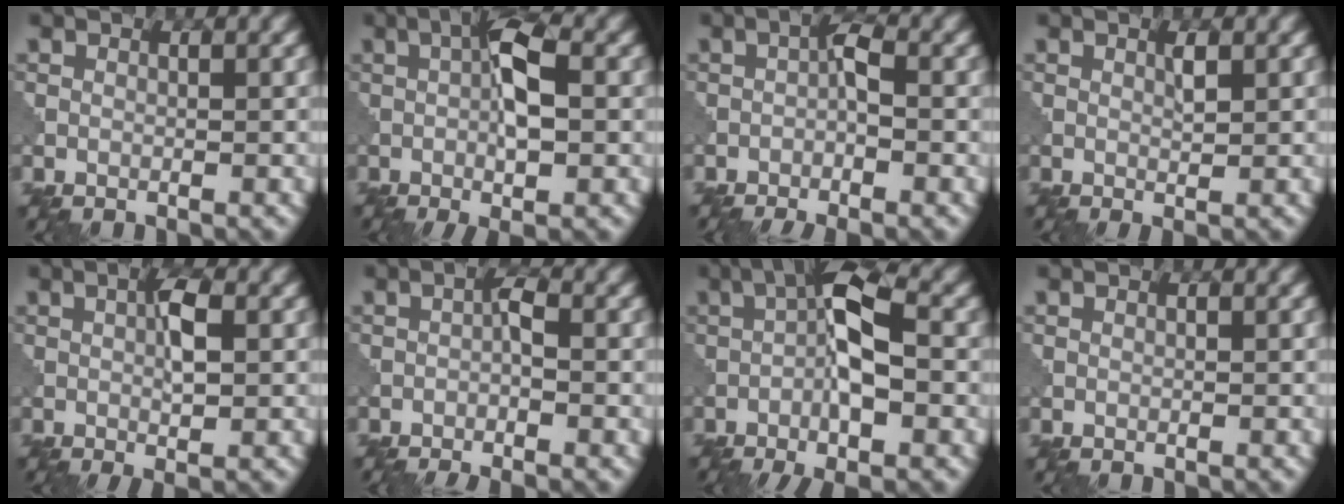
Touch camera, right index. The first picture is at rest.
{"total": 5.4, "force": [-0.3, 1.5, 5.2], "torque": [-0.089, 0.005, -0.008]}
{"total": 3.7, "force": [-1.7, 0.9, 3.1], "torque": [-0.054, 0.003, -0.039]}
{"total": 1.2, "force": [0.3, 0.1, 1.1], "torque": [-0.020, 0.000, 0.003]}
{"total": 3.2, "force": [0.1, 0.7, 3.1], "torque": [-0.056, 0.001, 0.002]}
{"total": 2.8, "force": [-1.4, 0.6, 2.4], "torque": [-0.043, 0.001, -0.032]}
{"total": 8.2, "force": [-1.6, 2.5, 7.6], "torque": [-0.125, 0.013, -0.037]}
{"total": 0.0}